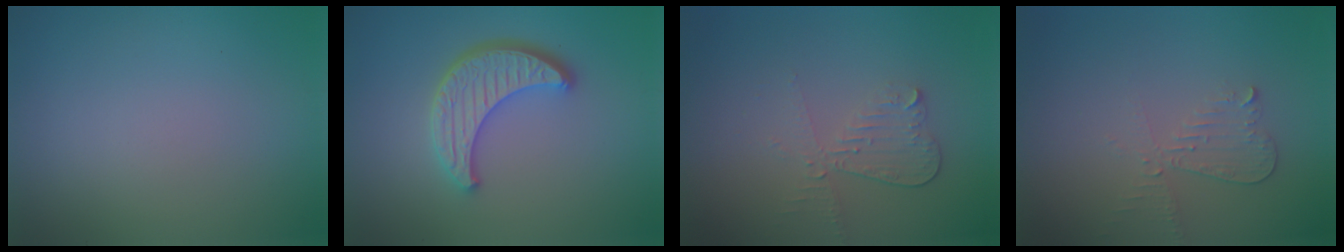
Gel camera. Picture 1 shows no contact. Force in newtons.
{"total": 4.5, "press": 3.8, "slide": 2.5}
{"total": 2.3, "press": 2.1, "slide": 0.8}
{"total": 2.1, "press": 2.1, "slide": 0.1}